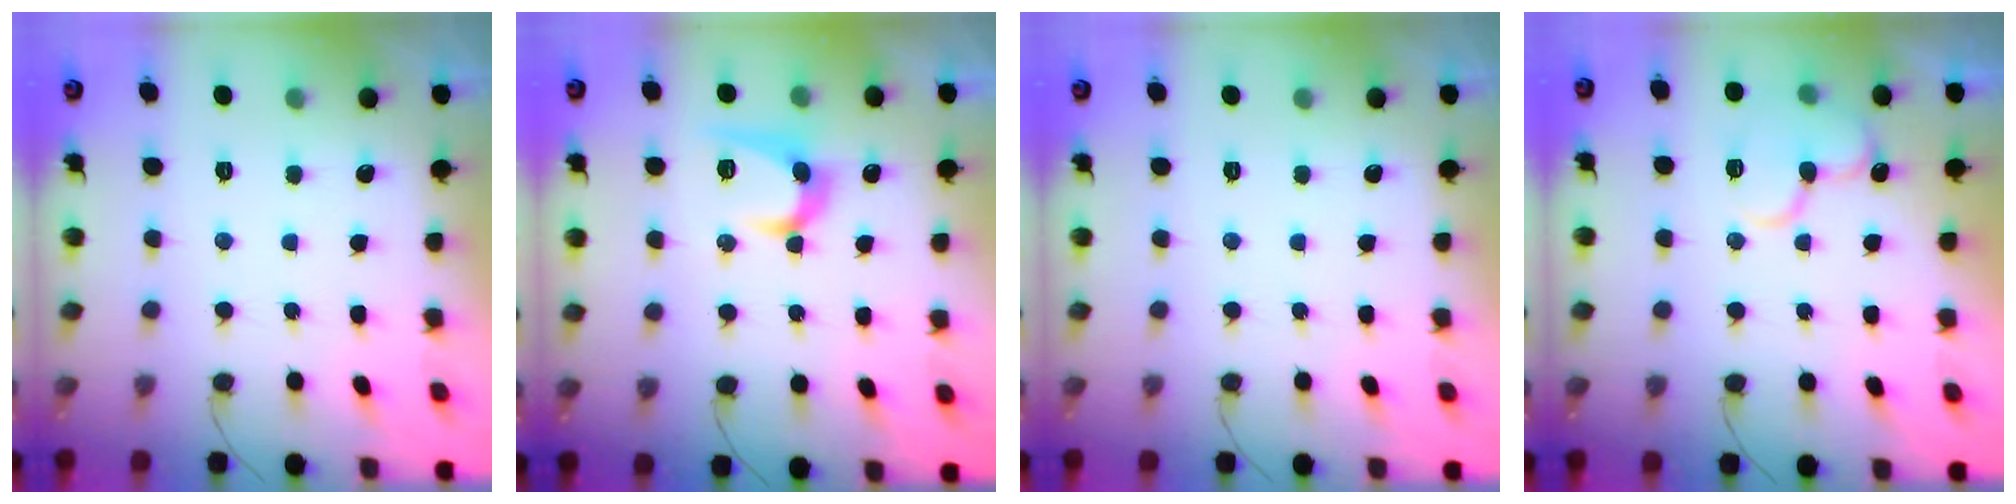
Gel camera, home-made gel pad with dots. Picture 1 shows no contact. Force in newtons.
{"total": 11.0, "press": 11.0, "slide": 0.6}
{"total": 0.0}
{"total": 13.3, "press": 13.3, "slide": 1.6}